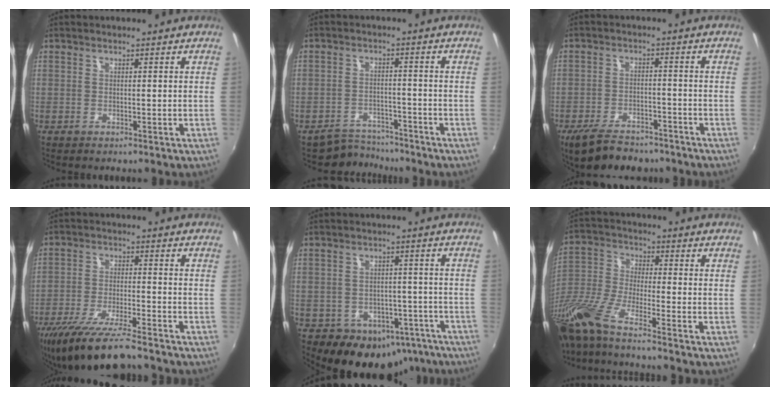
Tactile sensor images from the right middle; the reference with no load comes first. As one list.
[{"total": 5.1, "force": [-4.7, 1.9, -0.5], "torque": [-0.007, 0.008, -0.076]}, {"total": 10.8, "force": [-8.4, 4.8, 4.9], "torque": [-0.119, -0.009, -0.131]}, {"total": 13.1, "force": [-10.9, 1.6, 7.2], "torque": [-0.160, -0.031, -0.189]}, {"total": 13.9, "force": [-8.8, 9.8, 4.1], "torque": [-0.085, 0.026, -0.081]}, {"total": 14.8, "force": [-11.4, 0.6, 9.4], "torque": [-0.200, -0.038, -0.229]}]